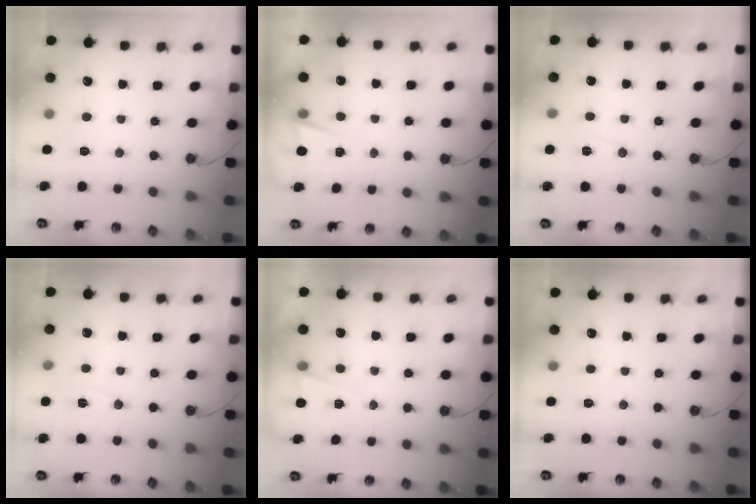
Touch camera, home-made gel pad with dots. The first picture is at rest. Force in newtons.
{"total": 2.8, "press": 2.6, "slide": 1.0}
{"total": 4.8, "press": 3.2, "slide": 3.7}
{"total": 6.4, "press": 4.6, "slide": 4.5}
{"total": 4.9, "press": 2.1, "slide": 4.4}
{"total": 0.0}